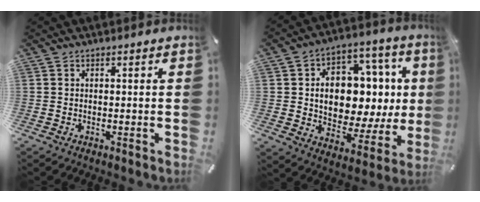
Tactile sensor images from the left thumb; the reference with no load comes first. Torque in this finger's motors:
{"motor_torque": [2.53, 2.48, 1.35, -0.68, 0.18]}